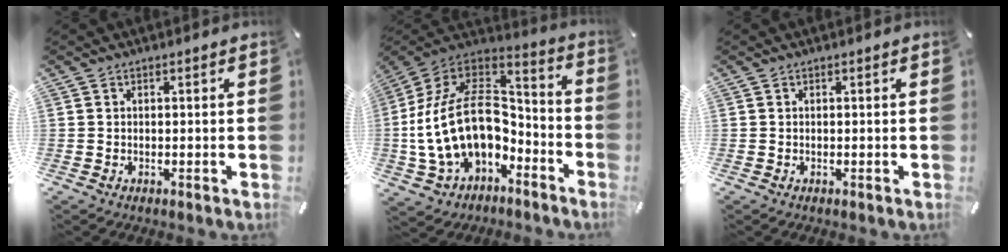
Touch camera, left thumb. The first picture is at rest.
{"total": 22.2, "force": [-3.2, 15.3, 15.8], "torque": [-0.311, 0.012, -0.044]}
{"total": 0.0}